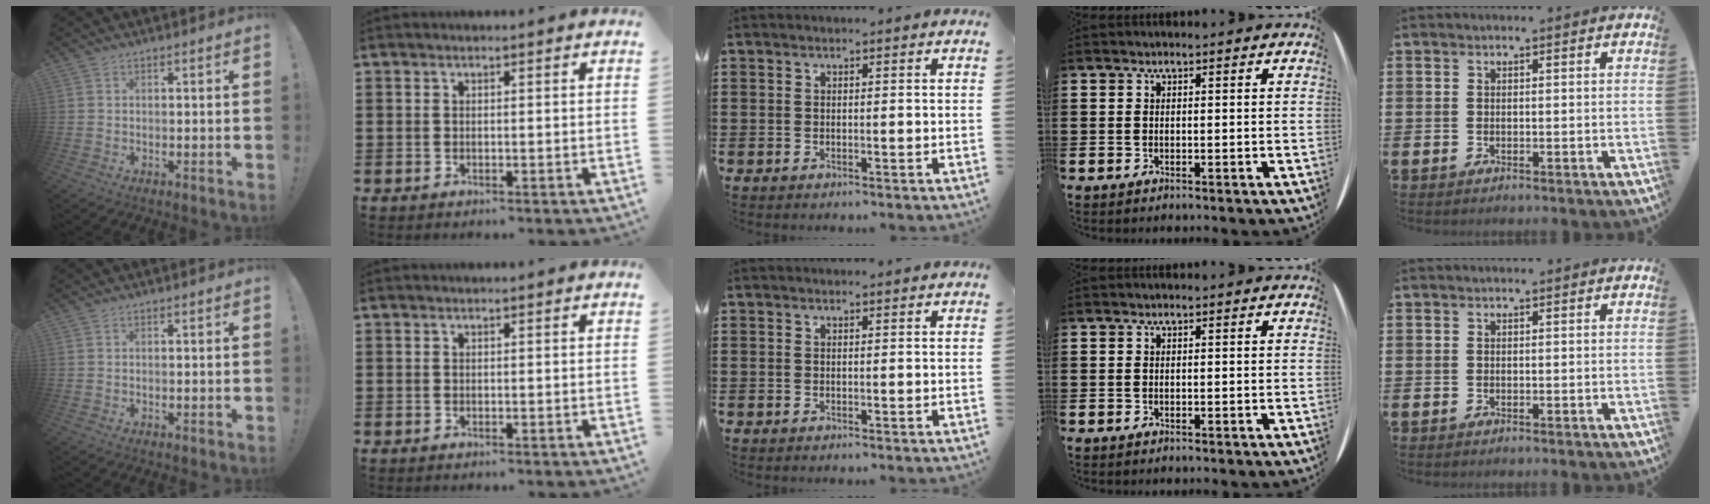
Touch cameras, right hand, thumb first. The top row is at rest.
{}